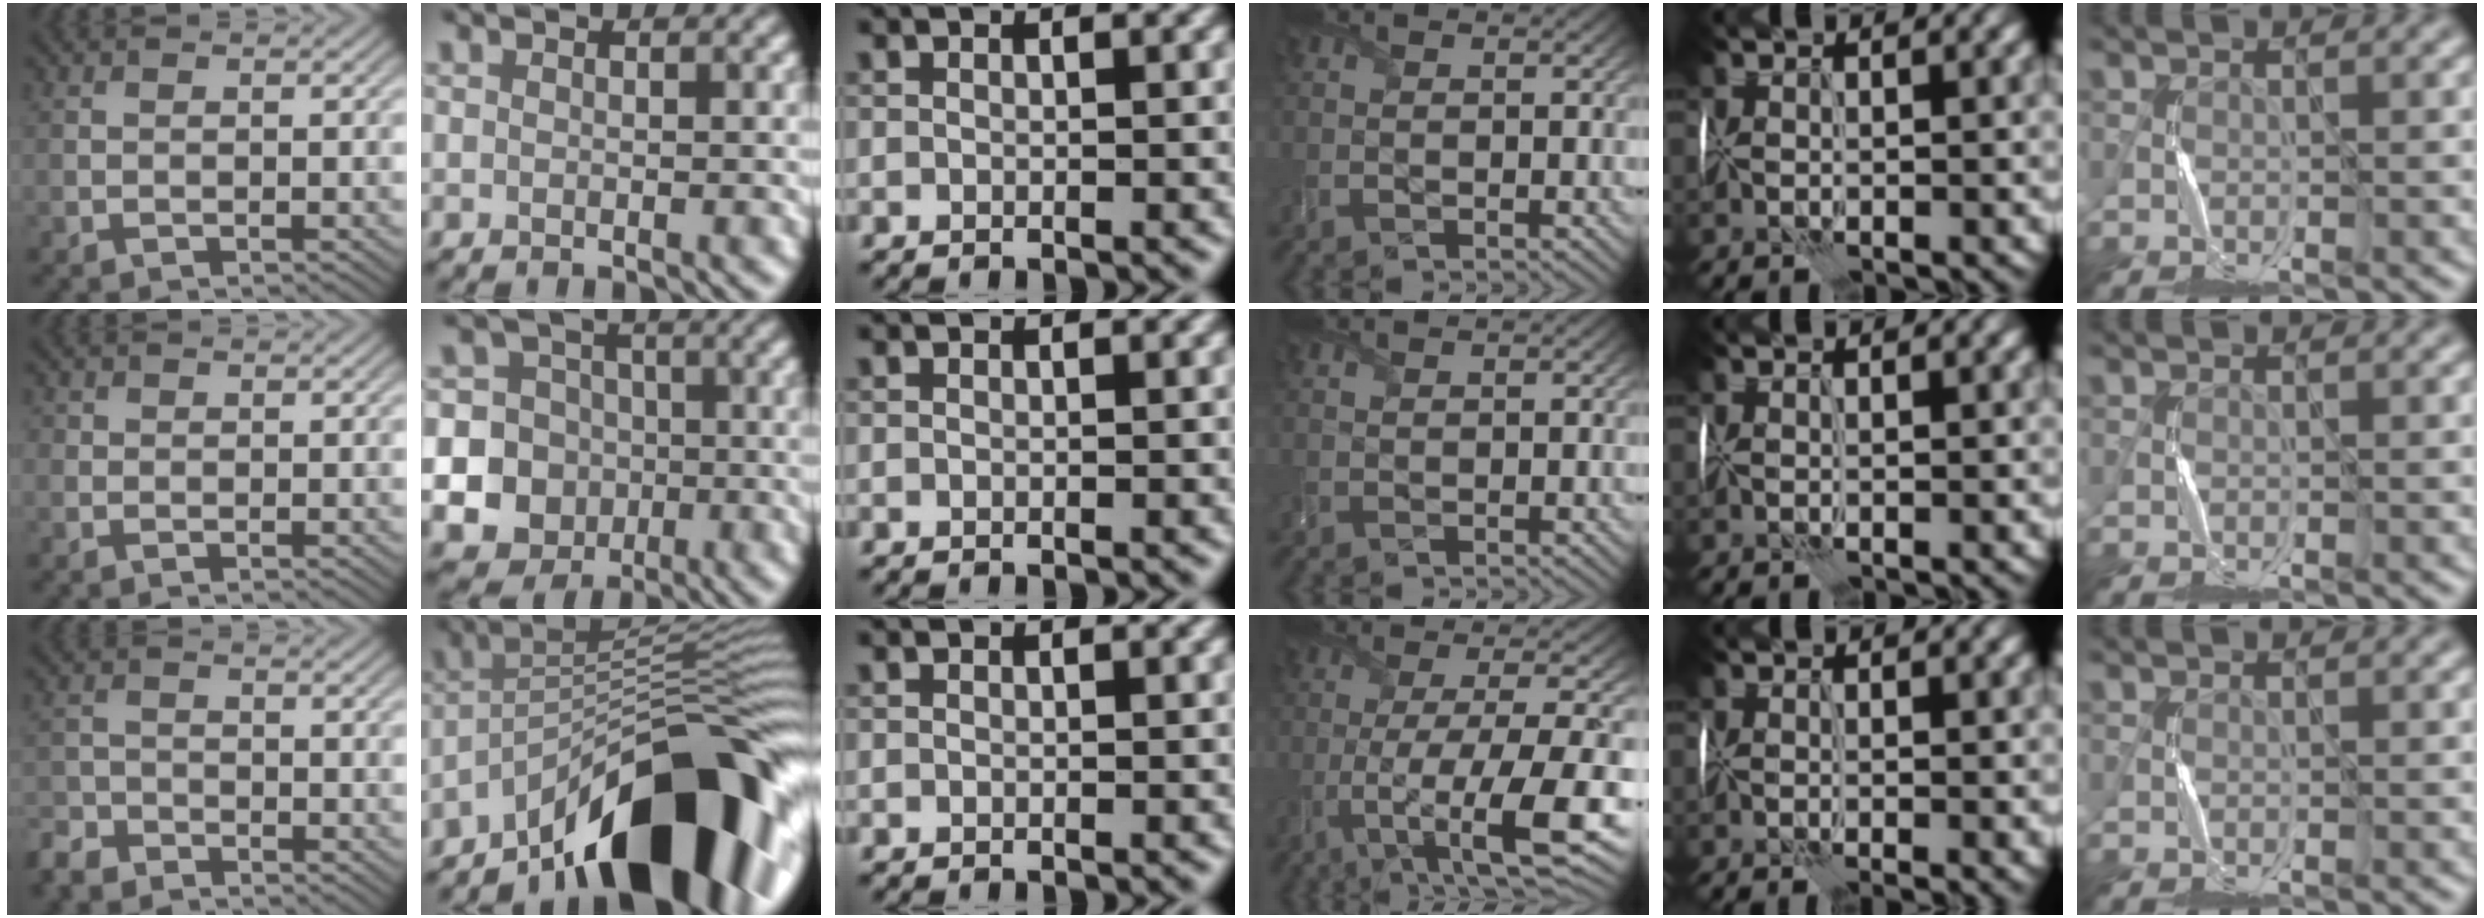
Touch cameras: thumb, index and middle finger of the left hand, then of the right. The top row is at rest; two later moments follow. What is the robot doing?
{"motion": "wrap", "object": "felt sheet"}